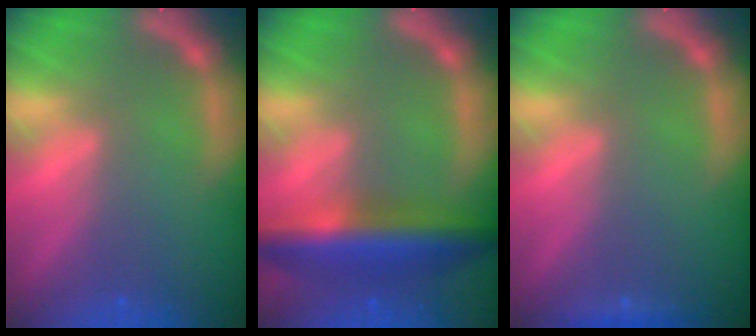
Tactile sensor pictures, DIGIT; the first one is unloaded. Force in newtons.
{"total": 7.5}
{"total": 0.9}